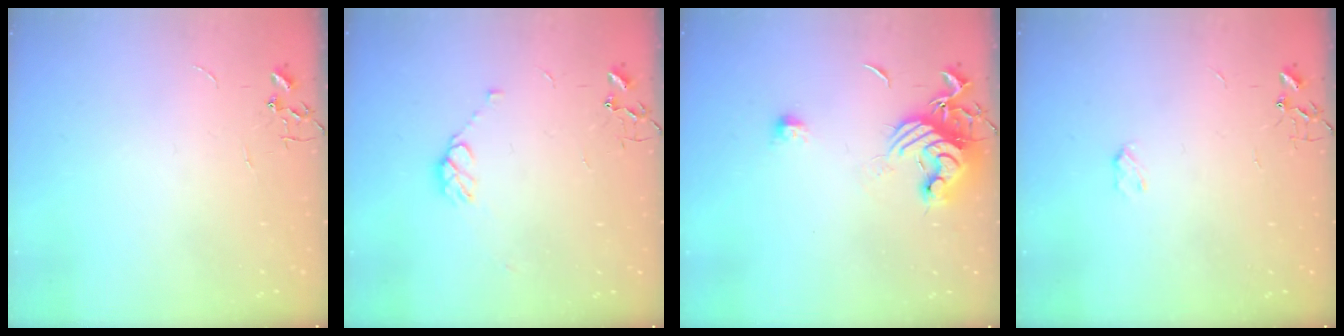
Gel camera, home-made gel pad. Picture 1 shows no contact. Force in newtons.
{"total": 7.5, "press": 7.4, "slide": 1.0}
{"total": 11.8, "press": 11.8, "slide": 0.9}
{"total": 2.8, "press": 2.8, "slide": 0.5}